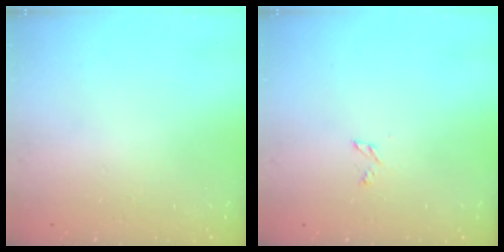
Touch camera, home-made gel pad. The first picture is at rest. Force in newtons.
{"total": 2.4, "press": 2.3, "slide": 0.3}